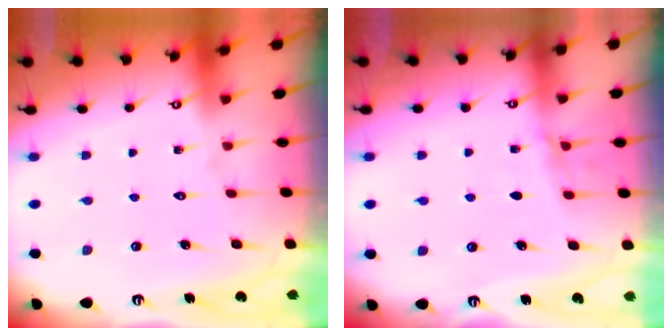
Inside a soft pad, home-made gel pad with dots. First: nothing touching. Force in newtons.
{"total": 4.3, "press": 4.1, "slide": 1.4}